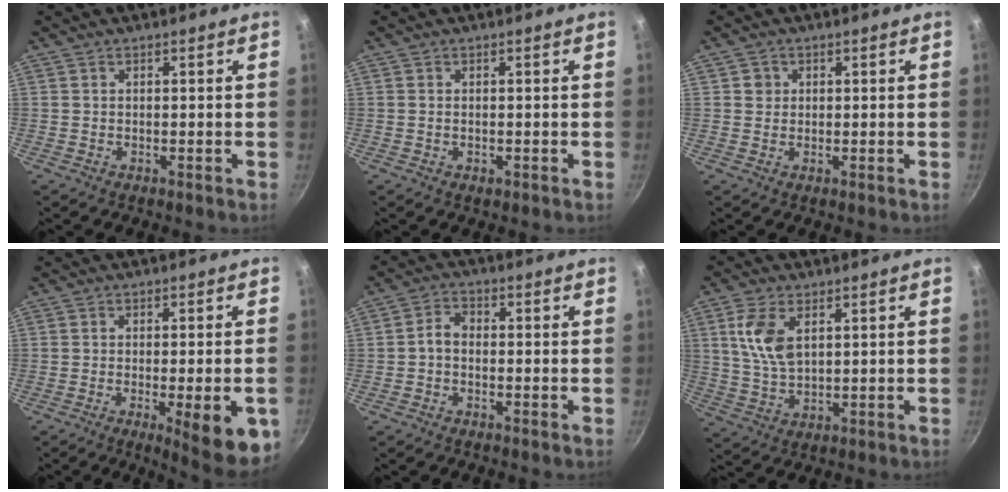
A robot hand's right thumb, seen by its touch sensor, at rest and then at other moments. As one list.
[{"total": 0.8, "force": [-0.2, 0.5, 0.6], "torque": [-0.009, 0.000, -0.003]}, {"total": 2.1, "force": [0.4, 2.0, 0.5], "torque": [0.004, 0.004, 0.003]}, {"total": 11.4, "force": [-3.8, 2.7, 10.4], "torque": [-0.120, 0.003, -0.047]}, {"total": 3.1, "force": [-0.9, 2.2, 2.0], "torque": [-0.035, 0.021, -0.025]}, {"total": 8.2, "force": [2.8, 4.5, 6.3], "torque": [-0.120, -0.015, 0.058]}]